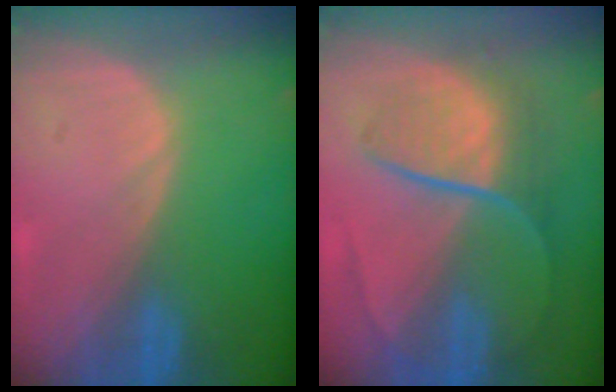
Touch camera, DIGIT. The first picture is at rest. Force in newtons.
{"total": 9.0, "press": 7.5, "slide": 5.0}